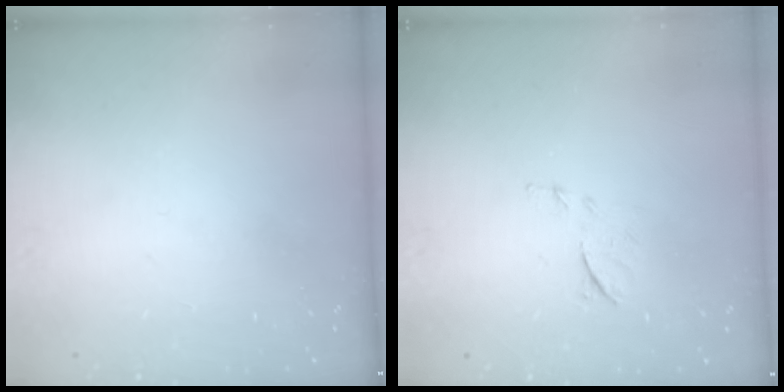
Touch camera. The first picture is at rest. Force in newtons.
{"total": 6.6, "press": 6.6, "slide": 0.5}